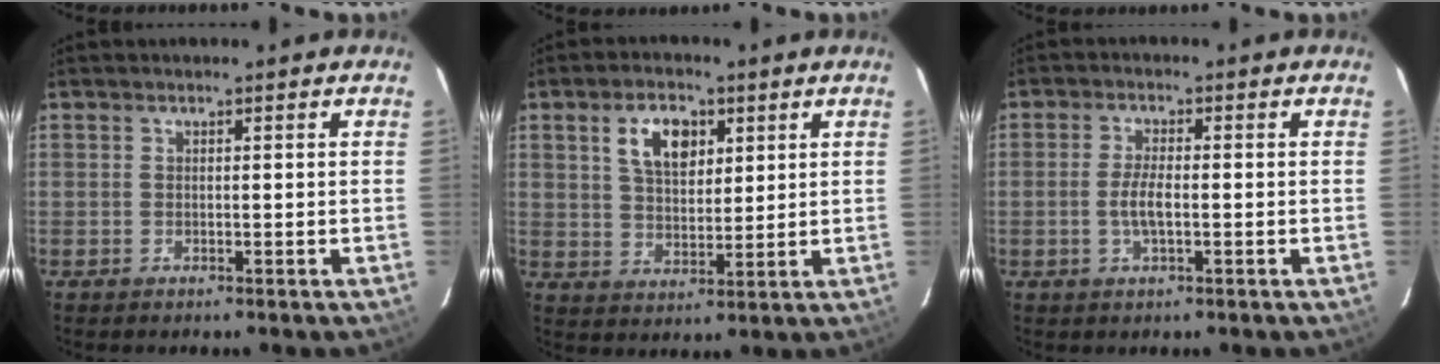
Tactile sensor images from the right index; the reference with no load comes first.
{"total": 8.3, "force": [3.5, 4.7, 5.9], "torque": [-0.106, 0.015, 0.066]}
{"total": 4.0, "force": [-0.9, 1.1, 3.7], "torque": [-0.074, -0.002, -0.016]}